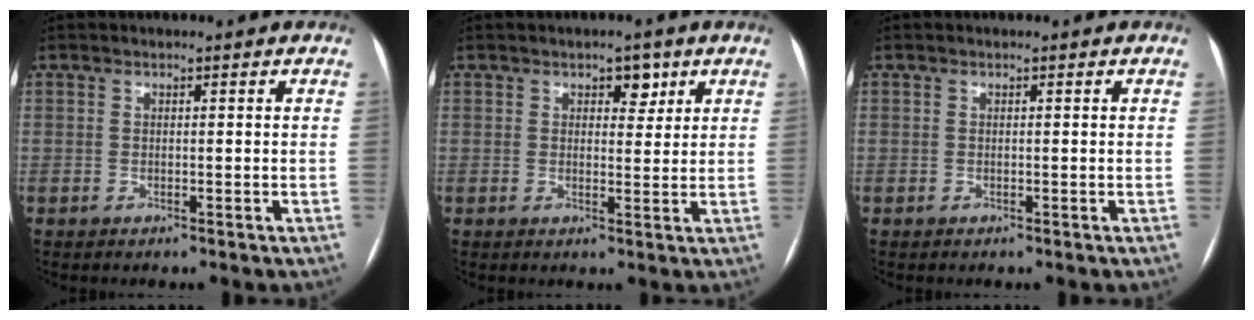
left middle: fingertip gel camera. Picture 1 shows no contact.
{"total": 2.9, "force": [1.7, 1.7, 1.7], "torque": [-0.016, 0.003, 0.022]}
{"total": 0.0}